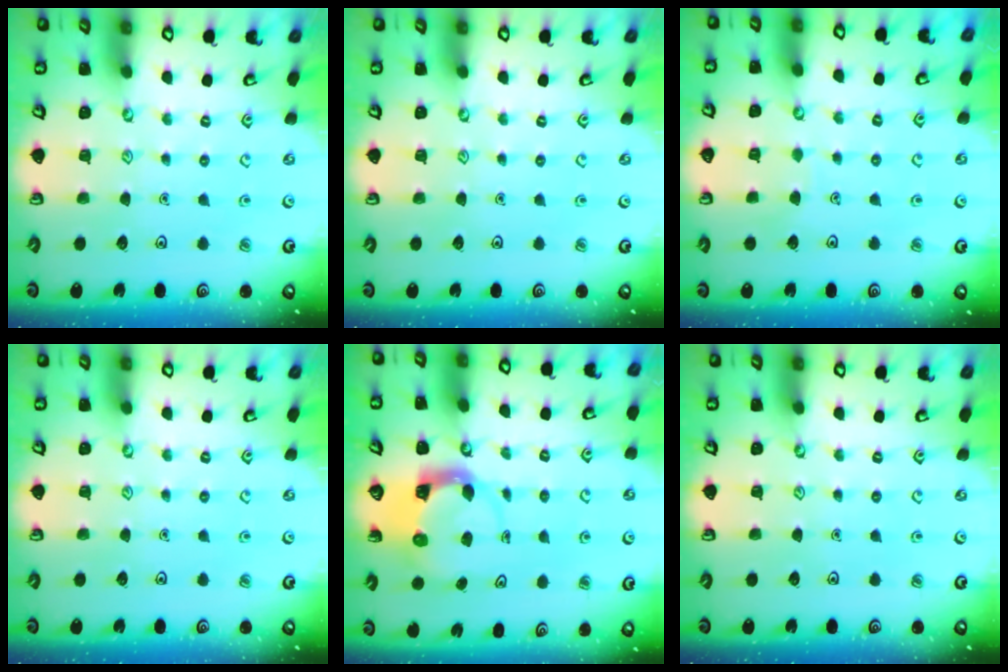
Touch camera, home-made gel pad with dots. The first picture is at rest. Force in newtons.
{"total": 0.0}
{"total": 2.7, "press": 2.7, "slide": 0.2}
{"total": 0.0}
{"total": 4.0, "press": 4.0, "slide": 0.5}
{"total": 0.0}